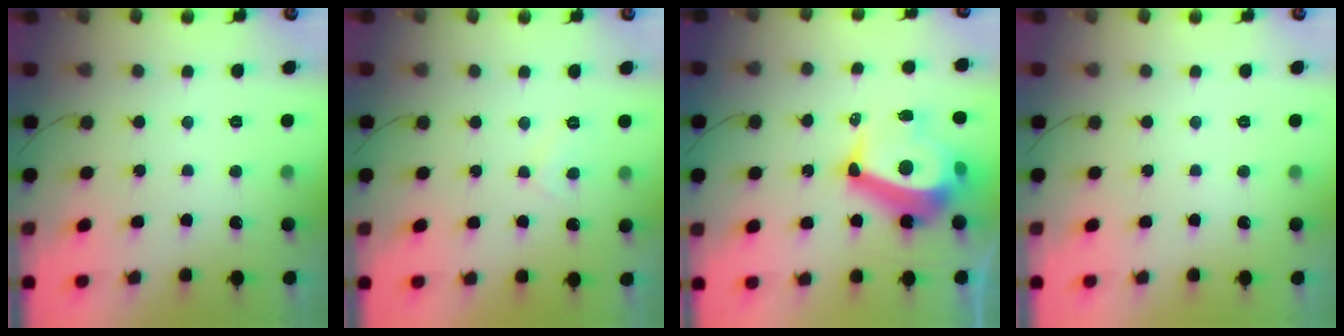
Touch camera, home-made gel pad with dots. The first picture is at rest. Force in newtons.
{"total": 3.9, "press": 3.8, "slide": 0.6}
{"total": 11.5, "press": 11.1, "slide": 3.0}
{"total": 0.0}